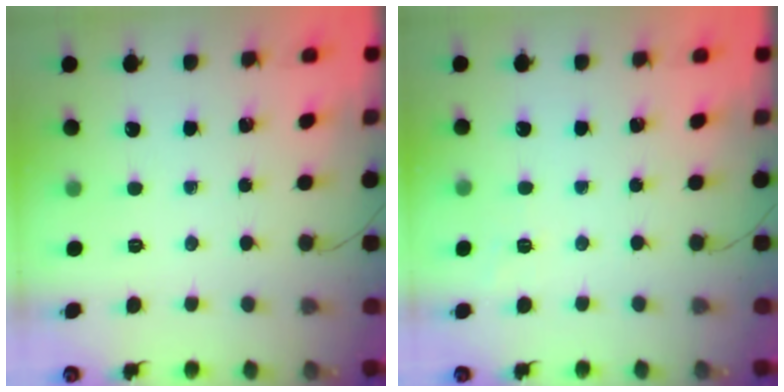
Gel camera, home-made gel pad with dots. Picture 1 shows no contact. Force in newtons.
{"total": 3.9, "press": 3.6, "slide": 1.5}